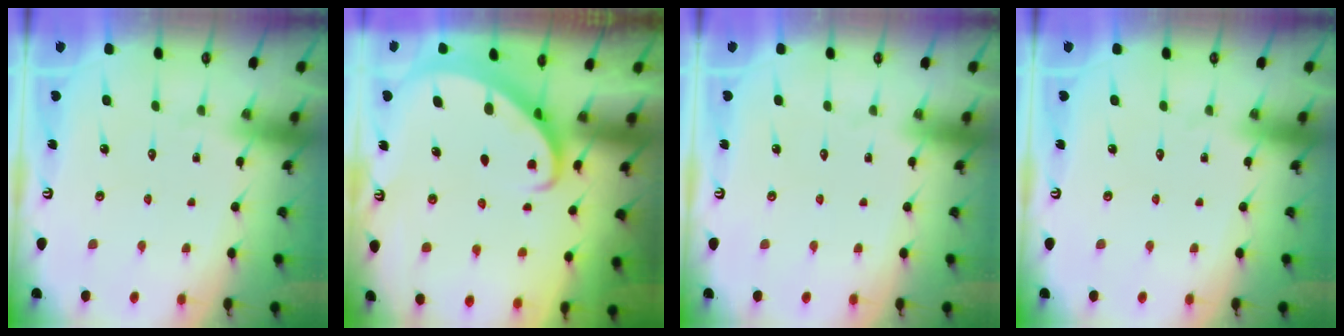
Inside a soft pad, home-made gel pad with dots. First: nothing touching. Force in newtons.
{"total": 3.0, "press": 3.0, "slide": 0.3}
{"total": 0.0}
{"total": 0.0}